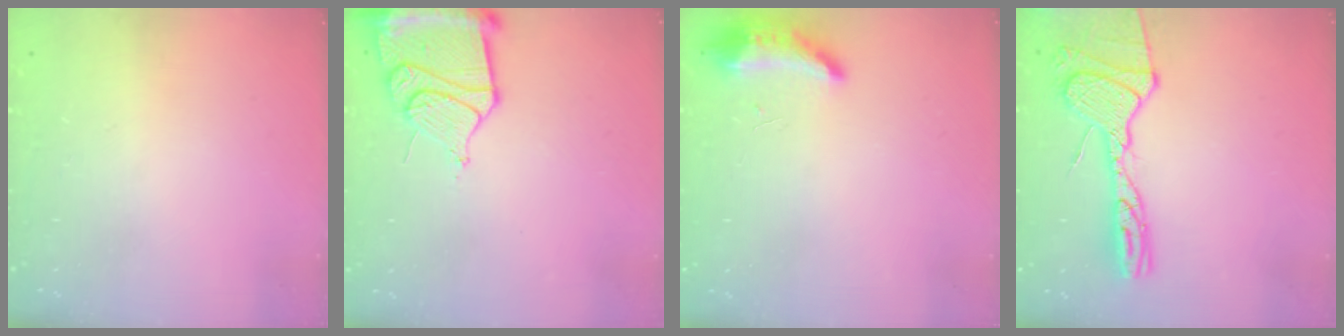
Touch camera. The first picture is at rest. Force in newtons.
{"total": 15.7, "press": 15.6, "slide": 1.5}
{"total": 8.6, "press": 8.4, "slide": 2.2}
{"total": 16.1, "press": 16.0, "slide": 1.4}